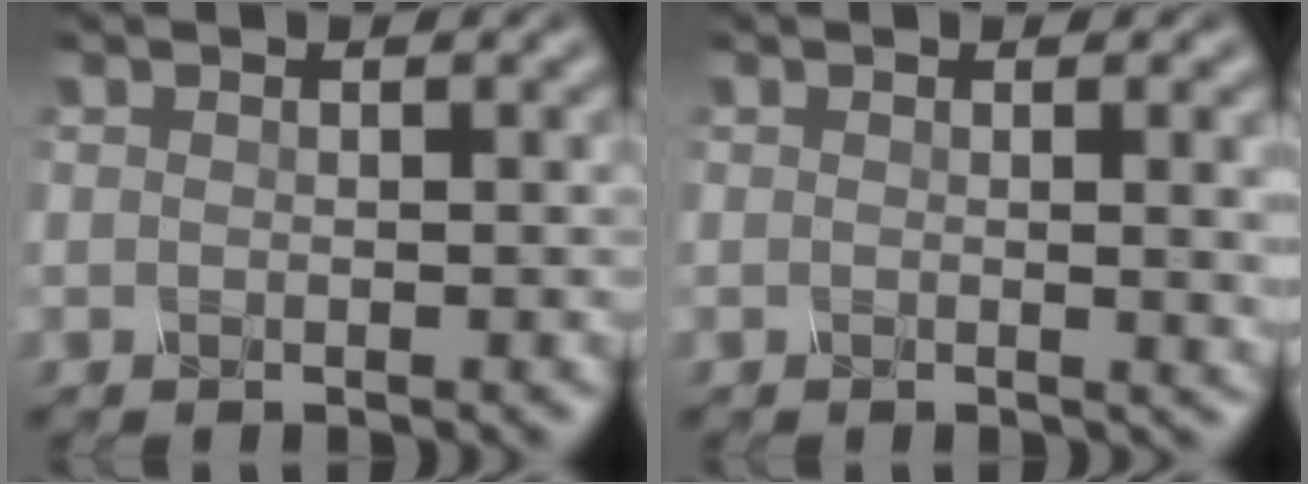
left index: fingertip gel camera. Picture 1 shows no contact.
{"total": 3.7, "force": [0.3, 1.3, 3.5], "torque": [-0.027, 0.002, 0.003]}